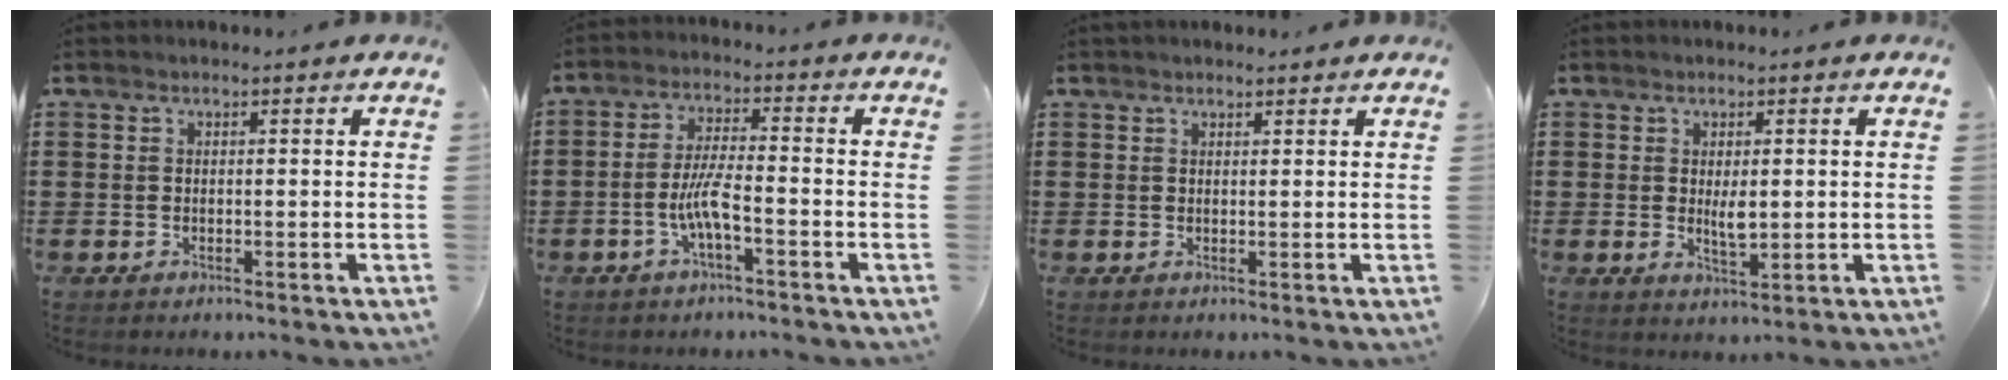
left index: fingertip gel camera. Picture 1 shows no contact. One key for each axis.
{"total": 5.4, "fx": -2.1, "fy": 0.9, "fz": 4.9, "tx": -0.104, "ty": -0.001, "tz": -0.046}
{"total": 1.2, "fx": 1.2, "fy": 0.3, "fz": 0.1, "tx": -0.004, "ty": 0.001, "tz": 0.023}
{"total": 3.1, "fx": 0.4, "fy": 1.0, "fz": 2.9, "tx": -0.048, "ty": -0.002, "tz": 0.005}